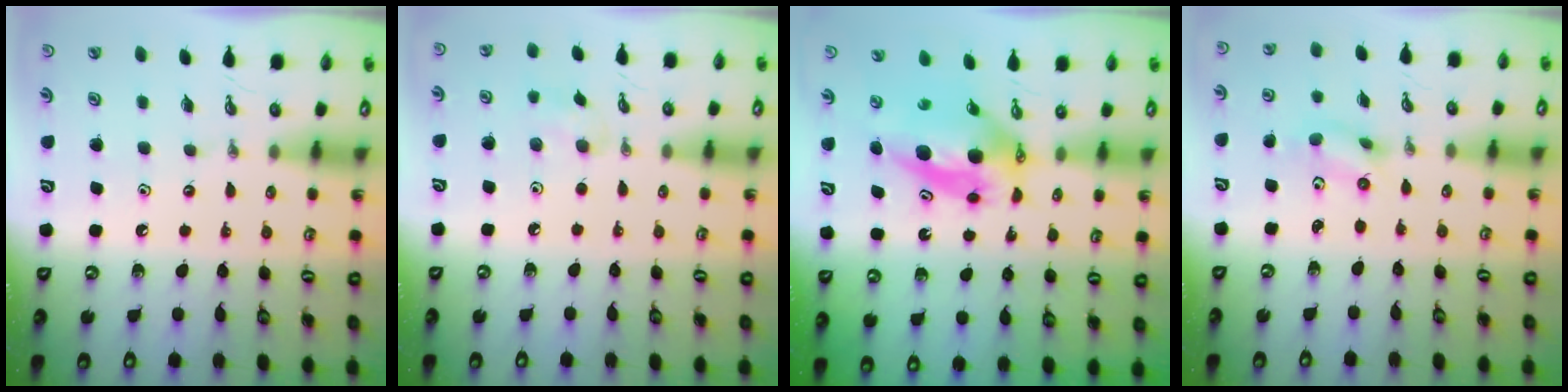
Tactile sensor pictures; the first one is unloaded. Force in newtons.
{"total": 6.5, "press": 6.3, "slide": 1.3}
{"total": 6.8, "press": 6.8, "slide": 0.3}
{"total": 2.5, "press": 2.3, "slide": 0.9}